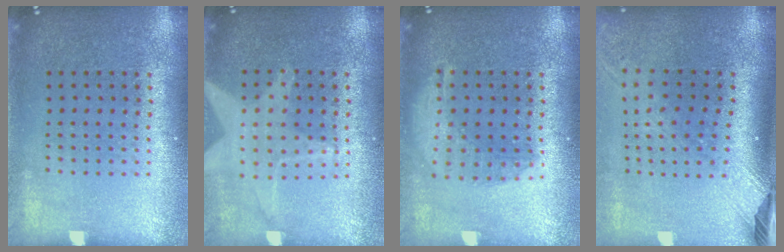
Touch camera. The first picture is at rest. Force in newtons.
{"total": 0.9, "press": 0.9, "slide": 0.0}
{"total": 1.4, "press": 1.3, "slide": 0.6}
{"total": 2.4, "press": 1.7, "slide": 1.6}